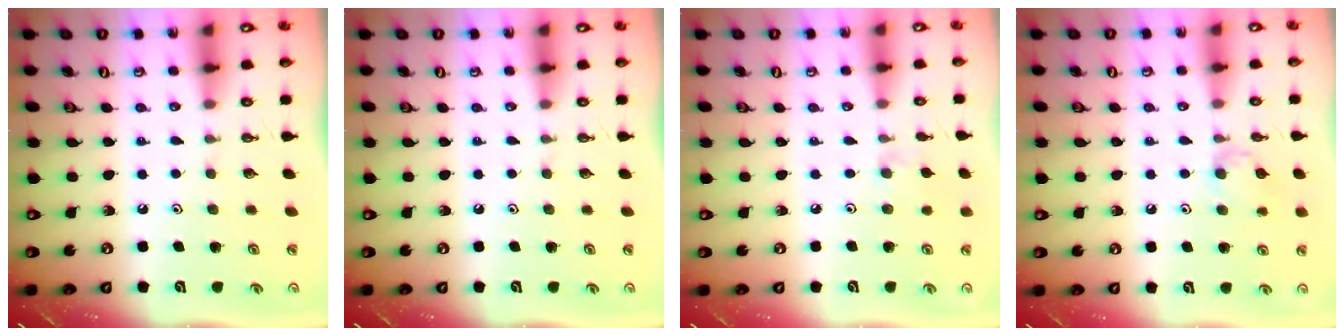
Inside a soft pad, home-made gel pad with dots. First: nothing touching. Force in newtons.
{"total": 0.0}
{"total": 2.7, "press": 2.6, "slide": 0.5}
{"total": 7.7, "press": 7.7, "slide": 0.7}